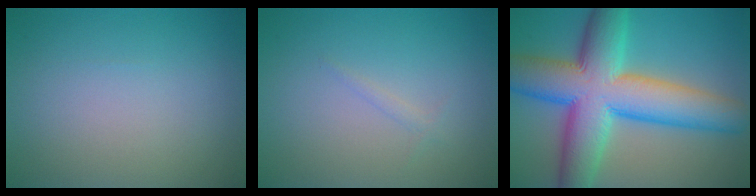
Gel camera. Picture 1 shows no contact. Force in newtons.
{"total": 0.7, "press": 0.7, "slide": 0.1}
{"total": 13.0, "press": 13.0, "slide": 0.2}